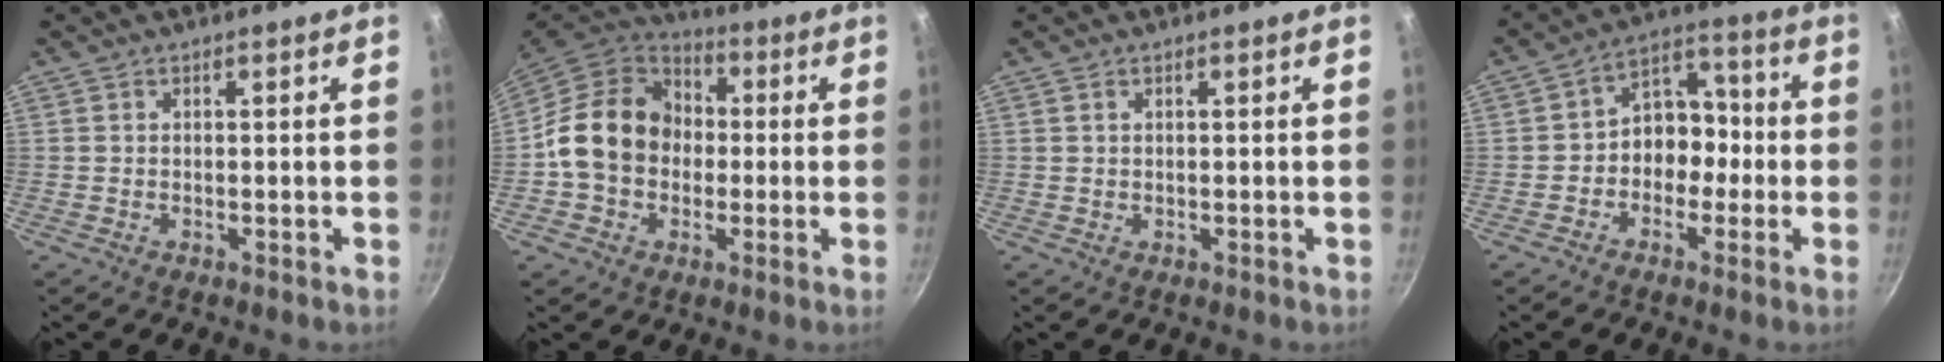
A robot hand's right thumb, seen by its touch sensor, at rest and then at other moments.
{"total": 16.8, "force": [-0.1, 13.8, 9.6], "torque": [-0.135, 0.037, -0.013]}
{"total": 0.7, "force": [0.4, 0.4, 0.4], "torque": [-0.006, 0.001, 0.007]}
{"total": 8.9, "force": [-1.9, 7.1, 5.1], "torque": [-0.015, 0.048, -0.044]}